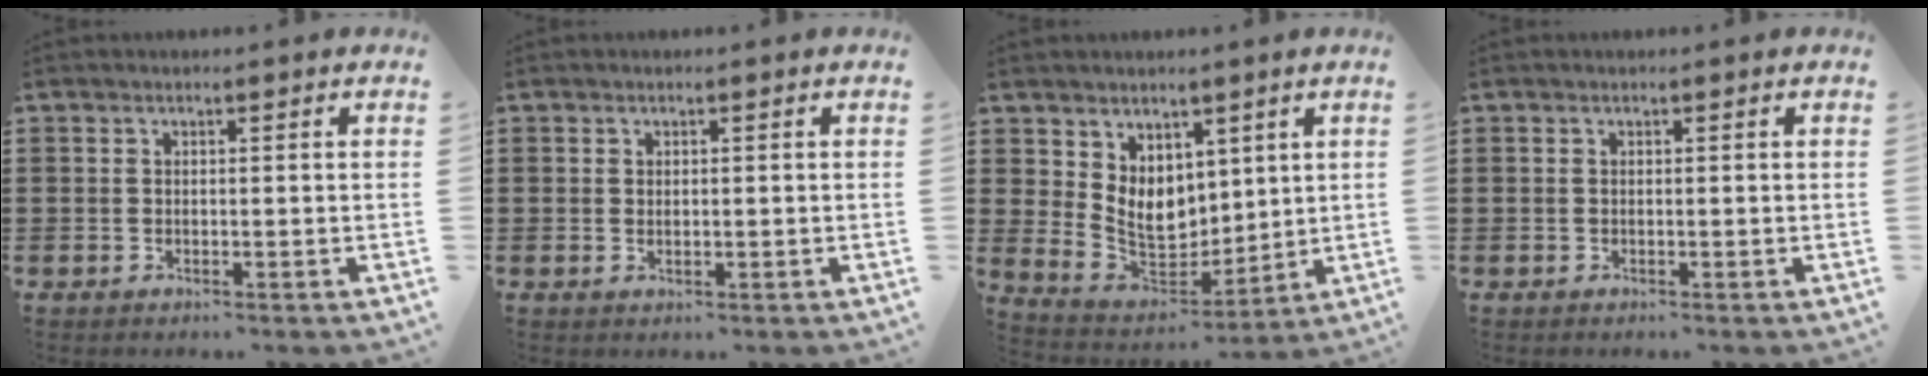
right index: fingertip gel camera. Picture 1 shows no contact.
{"total": 0.6, "force": [0.2, 0.4, 0.4], "torque": [-0.008, 0.004, 0.004]}
{"total": 7.4, "force": [3.0, 5.7, 3.7], "torque": [-0.084, -0.010, 0.059]}
{"total": 0.0}